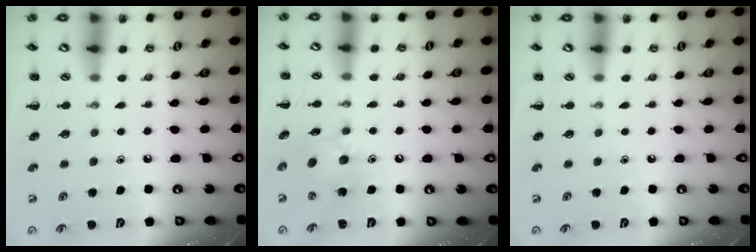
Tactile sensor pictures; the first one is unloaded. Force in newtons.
{"total": 10.3, "press": 10.2, "slide": 1.1}
{"total": 0.0}